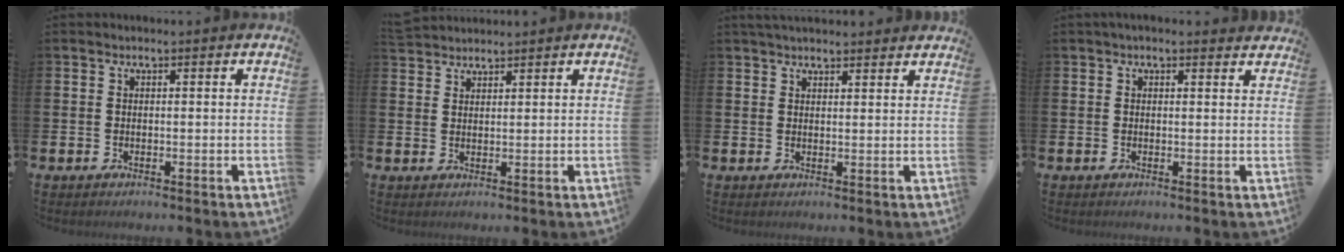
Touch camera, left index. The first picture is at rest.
{"total": 2.6, "force": [2.6, 0.4, -0.1], "torque": [-0.002, -0.007, 0.048]}
{"total": 2.7, "force": [2.6, 0.5, 0.5], "torque": [-0.011, -0.008, 0.048]}
{"total": 1.3, "force": [1.2, 0.2, 0.3], "torque": [-0.003, -0.002, 0.022]}